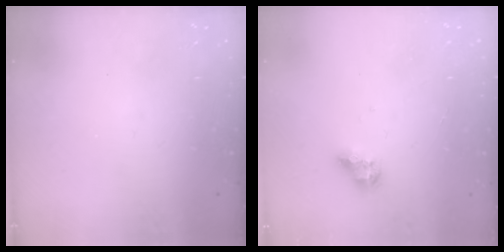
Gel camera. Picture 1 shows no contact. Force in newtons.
{"total": 8.1, "press": 8.1, "slide": 1.0}